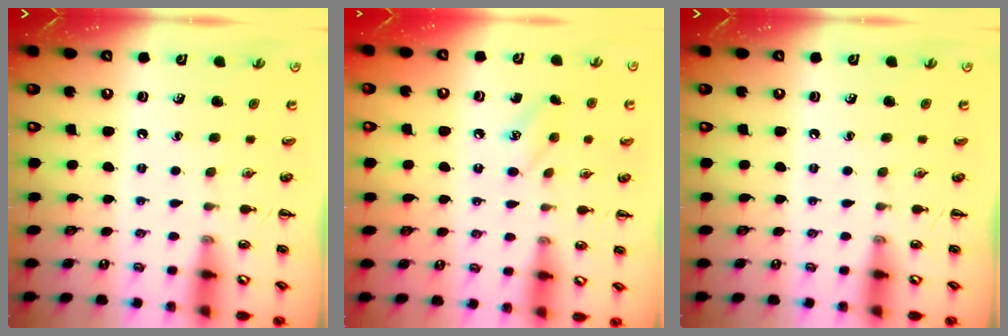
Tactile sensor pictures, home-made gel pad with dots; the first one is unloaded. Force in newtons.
{"total": 9.0, "press": 8.8, "slide": 1.9}
{"total": 0.0}